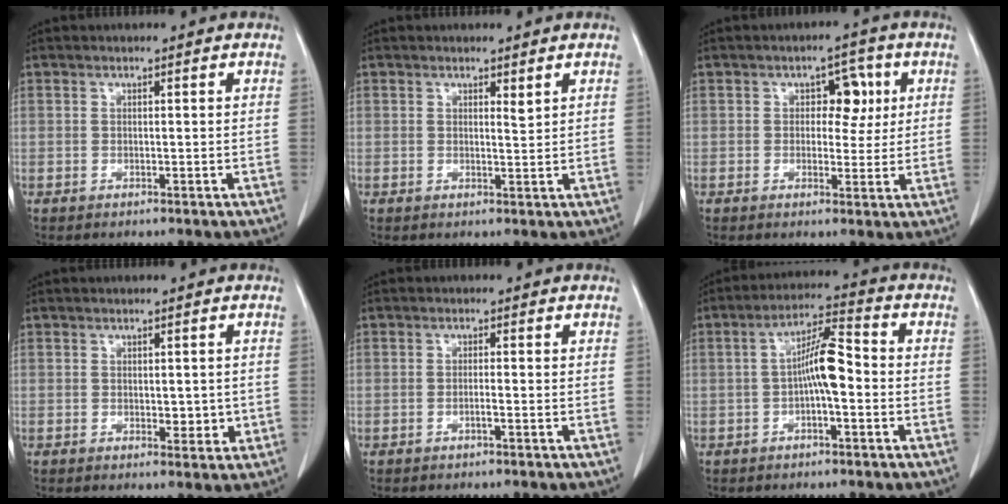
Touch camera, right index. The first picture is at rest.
{"total": 1.0, "force": [0.7, 0.1, 0.7], "torque": [-0.014, -0.007, 0.012]}
{"total": 2.9, "force": [0.7, 1.8, 2.2], "torque": [-0.023, 0.010, 0.008]}
{"total": 2.8, "force": [-0.1, 1.6, 2.3], "torque": [-0.024, -0.004, 0.005]}
{"total": 0.9, "force": [-0.5, -0.1, 0.8], "torque": [-0.015, 0.001, -0.008]}
{"total": 7.1, "force": [-0.8, 1.5, 6.9], "torque": [-0.128, 0.023, -0.018]}